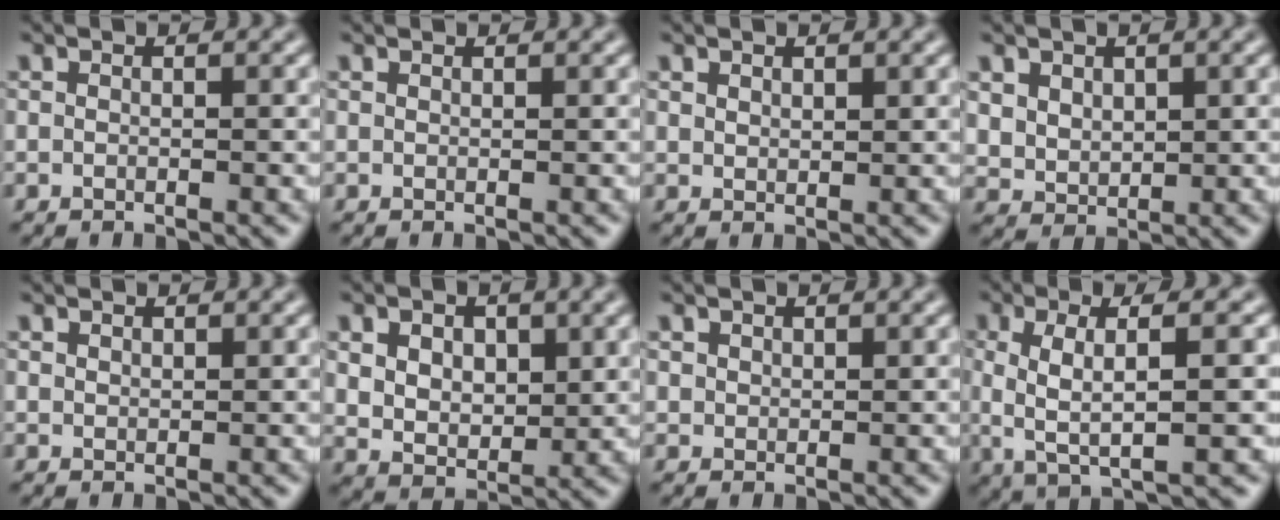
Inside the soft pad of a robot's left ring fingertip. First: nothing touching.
{"total": 0.6, "force": [0.6, 0.1, 0.0], "torque": [-0.001, -0.001, 0.009]}
{"total": 1.0, "force": [0.8, 0.5, 0.3], "torque": [-0.006, -0.001, 0.017]}
{"total": 2.4, "force": [1.0, 1.9, 1.1], "torque": [-0.030, -0.008, 0.023]}
{"total": 0.8, "force": [0.7, 0.4, 0.1], "torque": [-0.002, 0.000, 0.016]}
{"total": 5.4, "force": [1.7, 3.7, 3.6], "torque": [-0.066, -0.002, 0.025]}
{"total": 1.1, "force": [0.8, 0.7, 0.1], "torque": [-0.002, -0.001, 0.017]}
{"total": 5.3, "force": [0.2, 1.5, 5.1], "torque": [-0.099, 0.003, 0.003]}